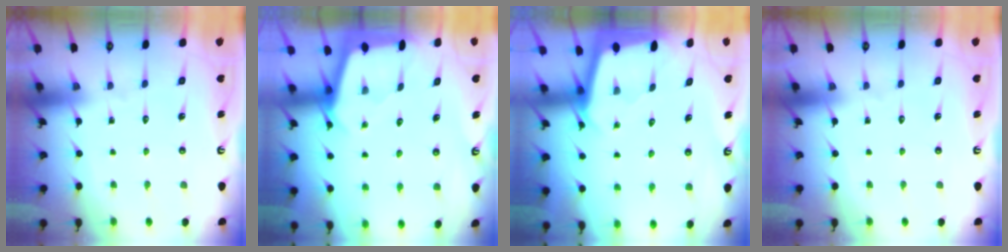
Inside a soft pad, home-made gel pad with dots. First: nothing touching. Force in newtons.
{"total": 2.4, "press": 2.4, "slide": 0.3}
{"total": 1.8, "press": 1.8, "slide": 0.1}
{"total": 0.0}